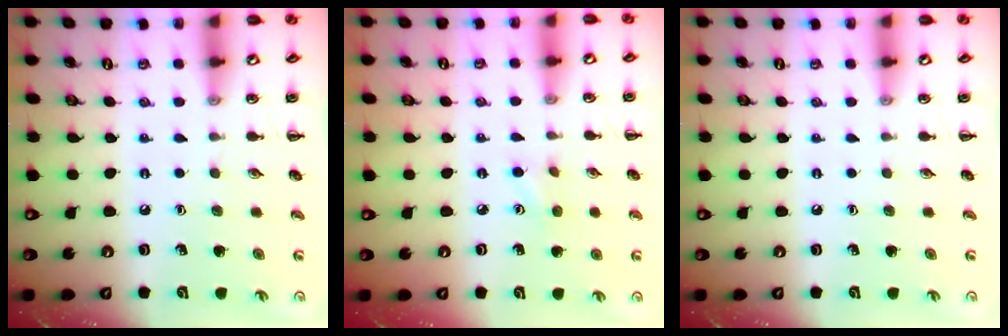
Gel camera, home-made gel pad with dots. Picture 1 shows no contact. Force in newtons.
{"total": 3.4, "press": 3.3, "slide": 1.0}
{"total": 0.0}